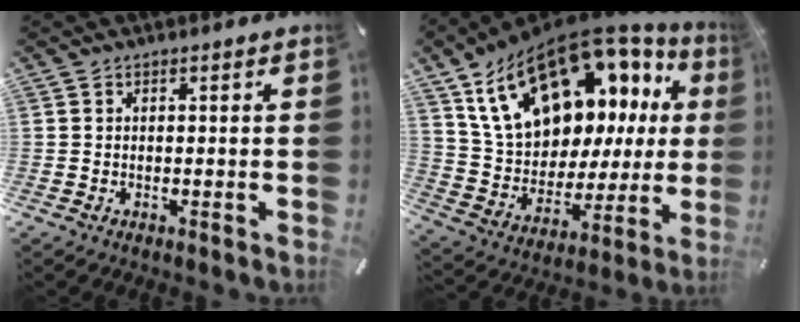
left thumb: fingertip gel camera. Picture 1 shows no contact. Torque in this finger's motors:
{"motor_torque": [2.90, 2.11, 1.64, -1.13, 0.45]}